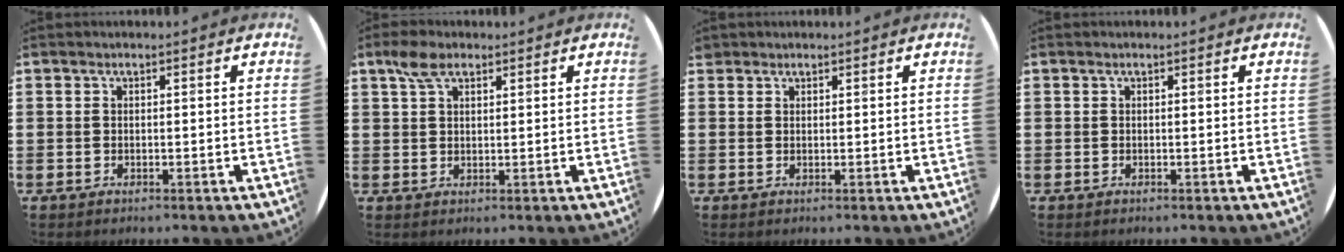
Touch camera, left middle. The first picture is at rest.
{"total": 3.6, "force": [2.4, 1.7, 2.1], "torque": [-0.038, 0.003, 0.042]}
{"total": 0.8, "force": [0.8, 0.2, -0.1], "torque": [0.000, 0.001, 0.016]}
{"total": 0.0}